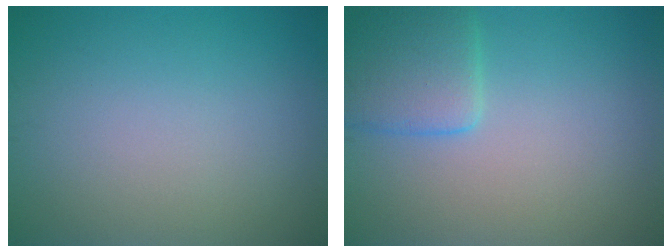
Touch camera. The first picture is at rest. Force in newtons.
{"total": 3.7, "press": 3.7, "slide": 0.2}